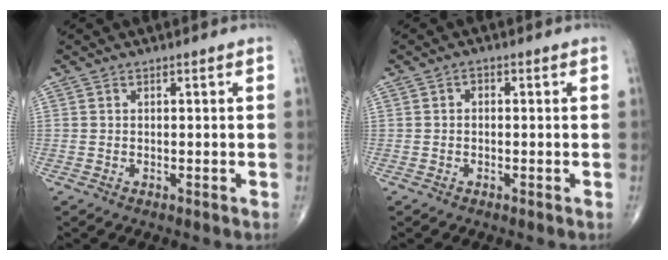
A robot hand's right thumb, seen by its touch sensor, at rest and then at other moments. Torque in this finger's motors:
{"motor_torque": [-0.26, 0.22, -0.02, -0.23, -0.01]}